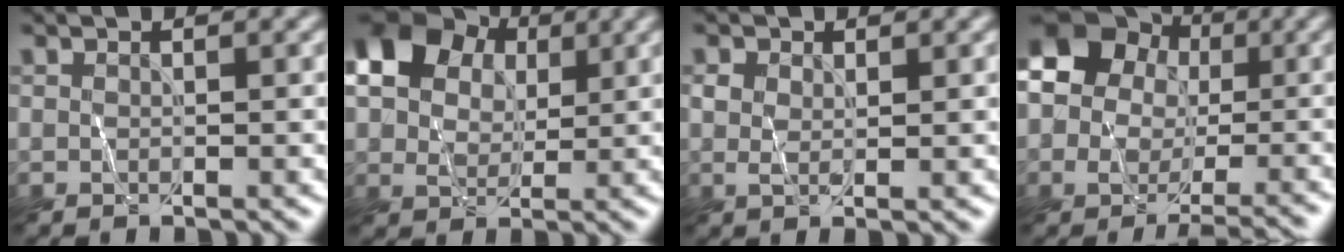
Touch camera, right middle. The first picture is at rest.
{"total": 12.6, "force": [5.1, 9.0, 7.2], "torque": [-0.137, 0.037, 0.082]}
{"total": 1.5, "force": [0.5, 0.9, 1.1], "torque": [-0.022, 0.001, 0.011]}
{"total": 11.1, "force": [-1.6, 9.8, 4.9], "torque": [-0.064, 0.035, -0.064]}